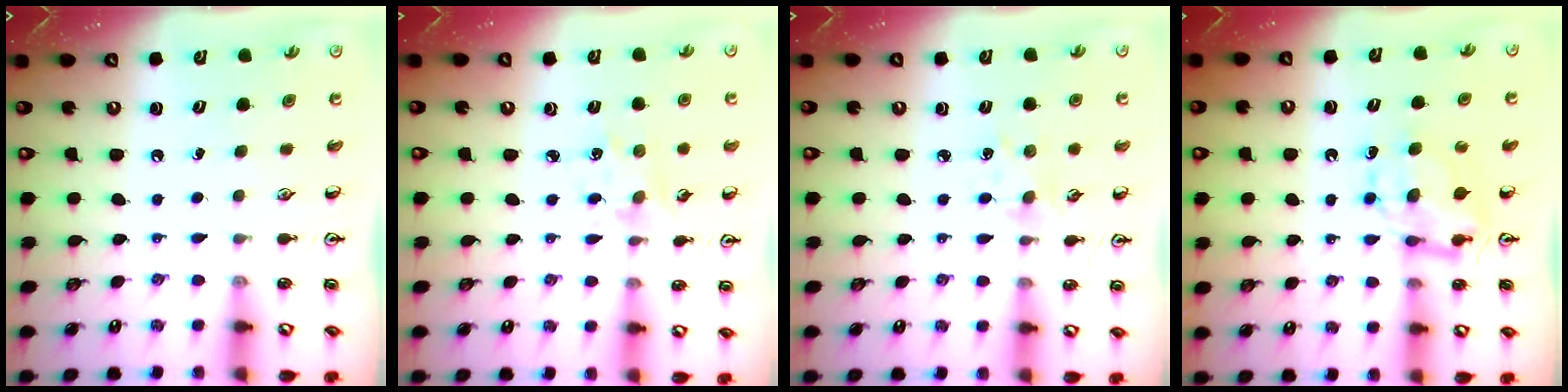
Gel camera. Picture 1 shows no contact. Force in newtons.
{"total": 1.9, "press": 1.9, "slide": 0.0}
{"total": 2.5, "press": 2.4, "slide": 0.4}
{"total": 8.1, "press": 8.1, "slide": 0.4}